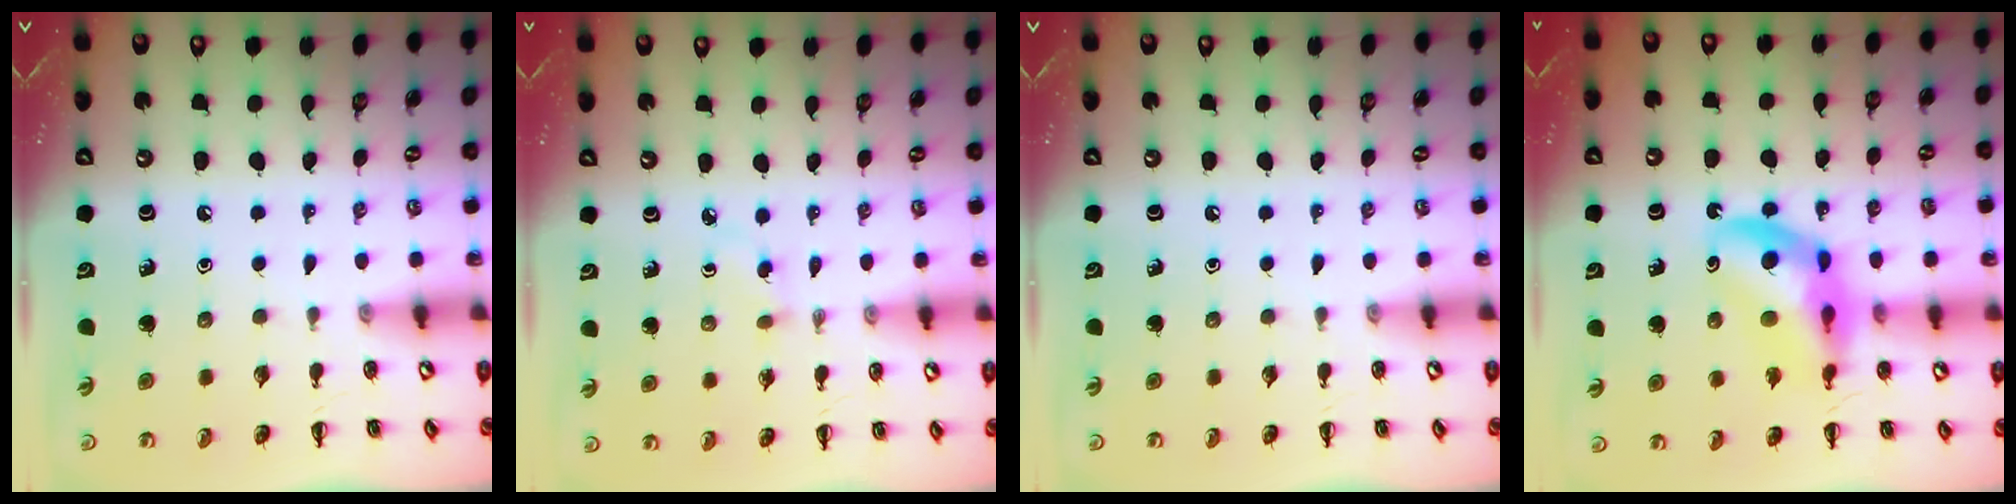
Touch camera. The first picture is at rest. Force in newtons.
{"total": 3.0, "press": 2.8, "slide": 1.1}
{"total": 0.0}
{"total": 12.6, "press": 12.1, "slide": 3.5}